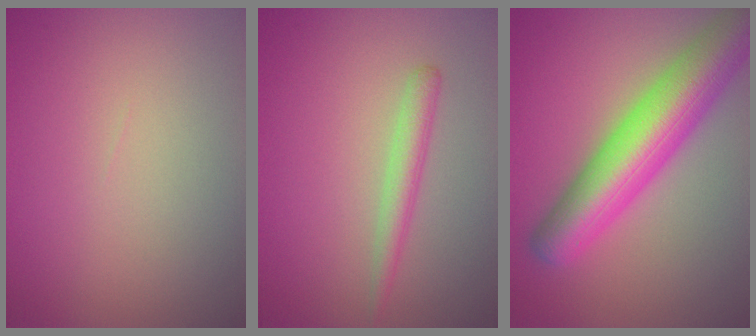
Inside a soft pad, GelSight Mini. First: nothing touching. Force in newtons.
{"total": 1.9, "press": 1.9, "slide": 0.1}
{"total": 9.2, "press": 9.2, "slide": 0.5}